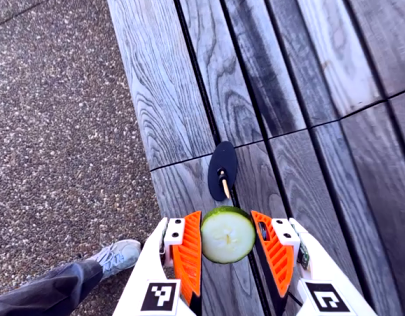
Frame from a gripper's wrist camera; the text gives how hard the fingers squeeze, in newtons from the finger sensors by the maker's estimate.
{"total": 11.8, "left": 12.3, "right": 11.3}